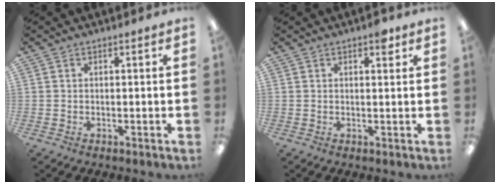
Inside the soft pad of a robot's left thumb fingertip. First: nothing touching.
{"total": 3.0, "force": [1.8, 0.8, 2.2], "torque": [-0.025, -0.007, 0.025]}